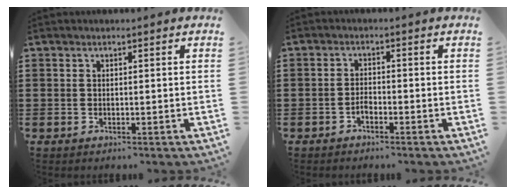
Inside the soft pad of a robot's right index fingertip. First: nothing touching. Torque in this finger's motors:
{"motor_torque": [1.53, 0.60, 0.07, -0.03]}